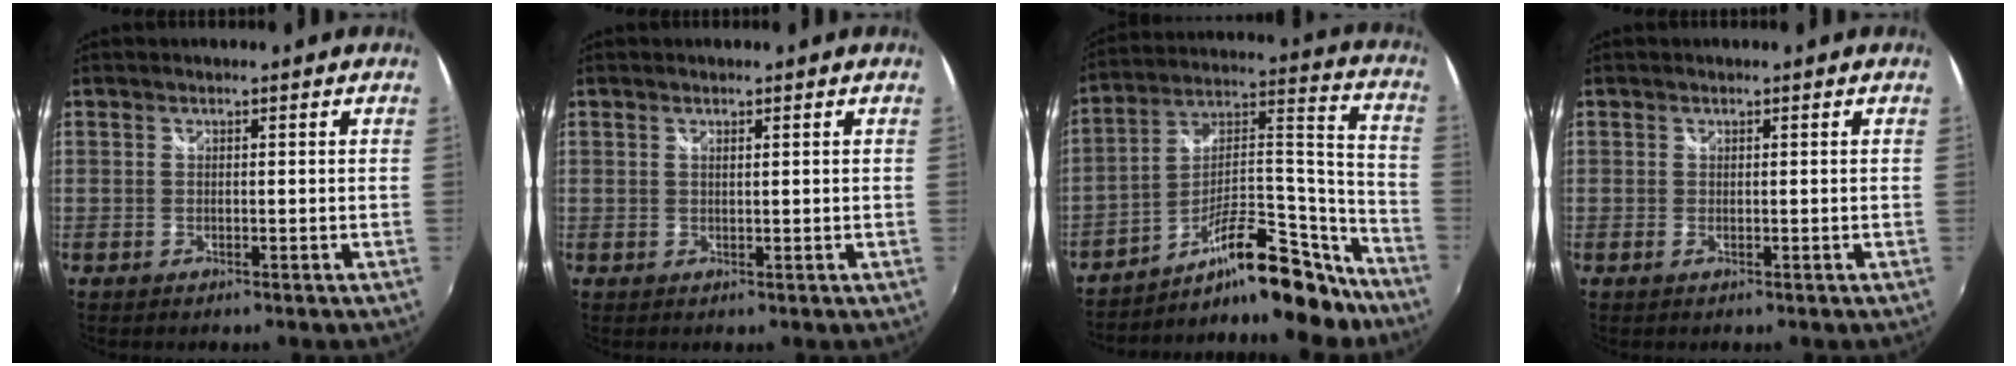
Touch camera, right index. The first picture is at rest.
{"total": 0.6, "force": [0.4, 0.1, 0.4], "torque": [-0.008, 0.001, 0.007]}
{"total": 20.2, "force": [-15.8, 6.8, 10.6], "torque": [-0.150, 0.054, -0.230]}
{"total": 0.0}